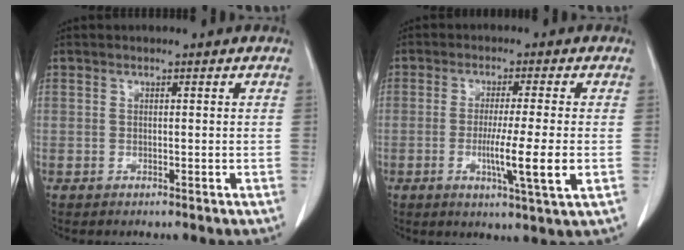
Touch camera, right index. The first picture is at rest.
{"total": 8.4, "force": [-1.6, -0.7, 8.2], "torque": [-0.139, -0.024, -0.030]}